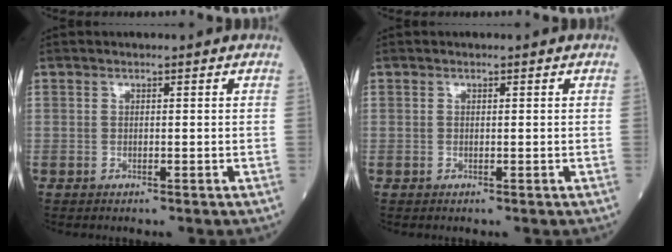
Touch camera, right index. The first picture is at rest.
{"total": 0.0}